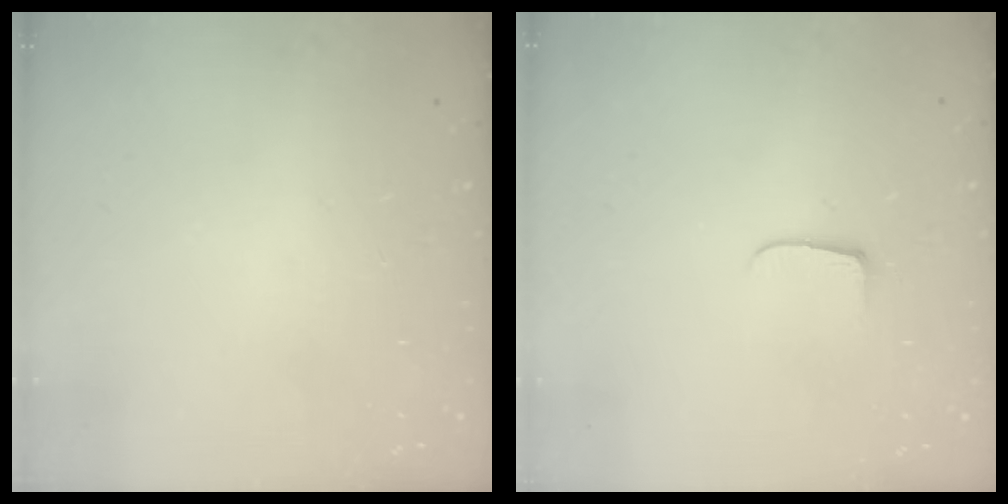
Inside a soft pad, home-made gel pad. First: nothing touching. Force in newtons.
{"total": 5.0, "press": 5.0, "slide": 0.5}